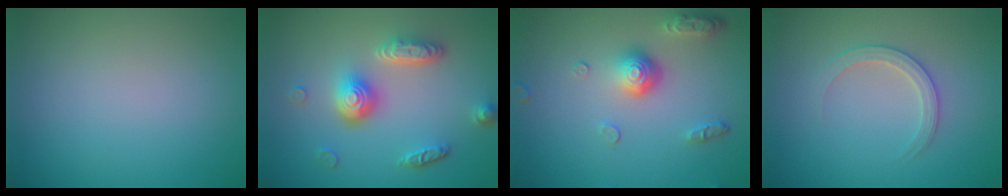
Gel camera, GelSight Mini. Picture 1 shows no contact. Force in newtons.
{"total": 4.7, "press": 3.6, "slide": 3.0}
{"total": 3.7, "press": 2.9, "slide": 2.4}
{"total": 2.2, "press": 2.2, "slide": 0.2}